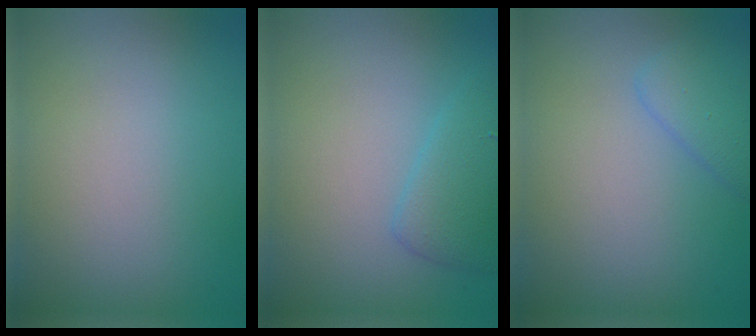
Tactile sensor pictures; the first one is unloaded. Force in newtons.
{"total": 2.6, "press": 2.6, "slide": 0.2}
{"total": 2.4, "press": 2.4, "slide": 0.1}